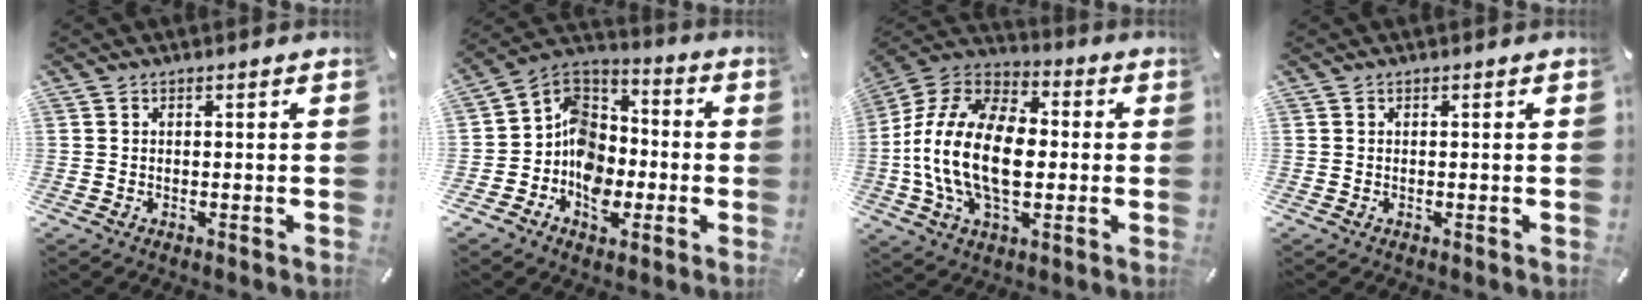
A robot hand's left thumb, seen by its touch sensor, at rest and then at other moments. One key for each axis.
{"total": 11.5, "fx": -4.4, "fy": 9.7, "fz": 4.4, "tx": -0.101, "ty": 0.021, "tz": -0.080}
{"total": 20.3, "fx": -2.8, "fy": 13.0, "fz": 15.3, "tx": -0.333, "ty": 0.019, "tz": -0.051}
{"total": 0.0}